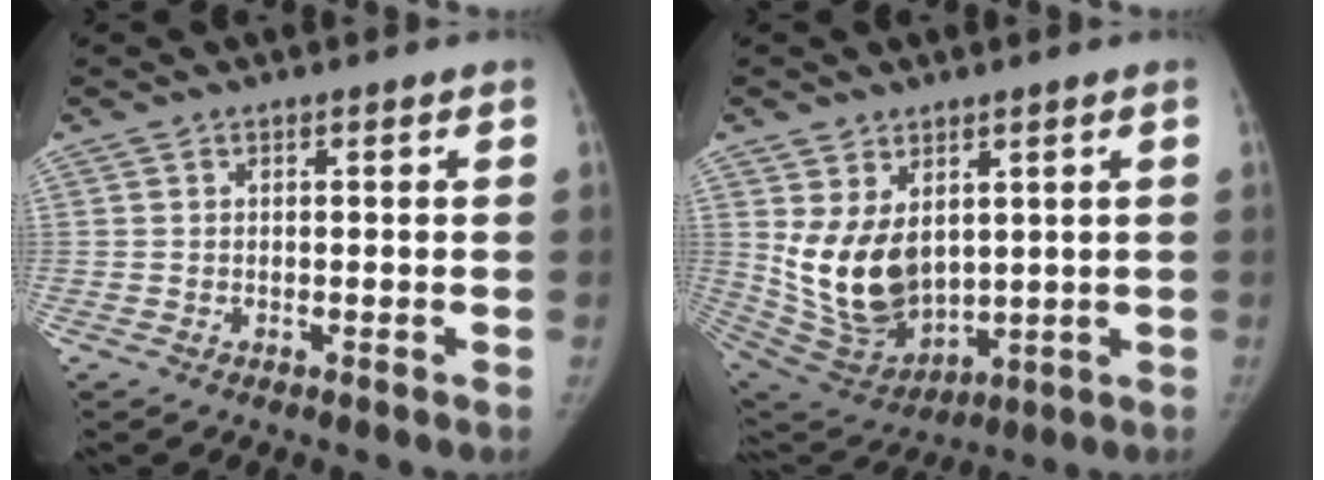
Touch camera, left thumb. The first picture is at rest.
{"total": 13.7, "force": [2.8, 9.3, 9.8], "torque": [-0.154, -0.025, 0.083]}